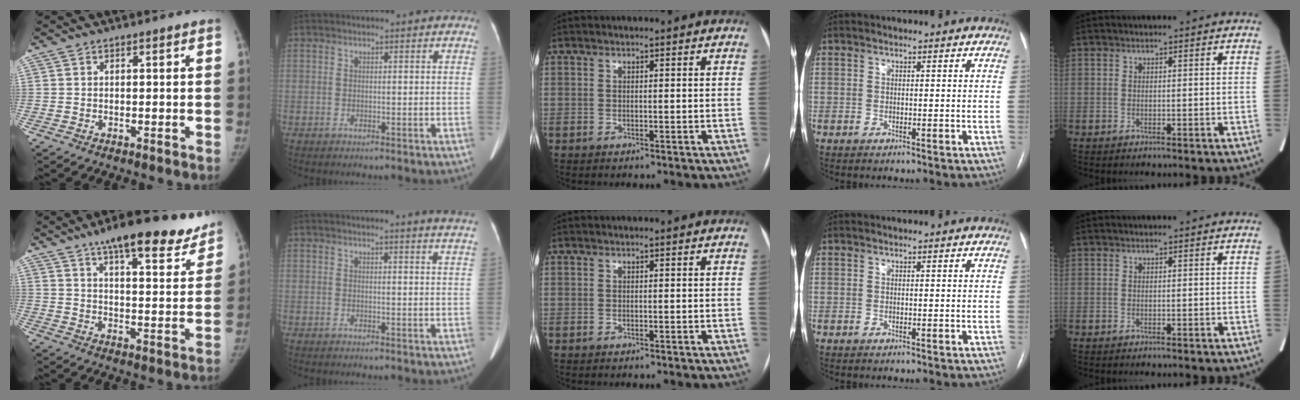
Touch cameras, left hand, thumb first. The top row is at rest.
{"thumb": {"total": 19.3, "force": [14.5, 5.9, 11.2], "torque": [-0.118, -0.051, 0.201]}, "index": {"total": 6.3, "force": [5.9, -0.4, 2.1], "torque": [-0.024, -0.024, 0.038]}}